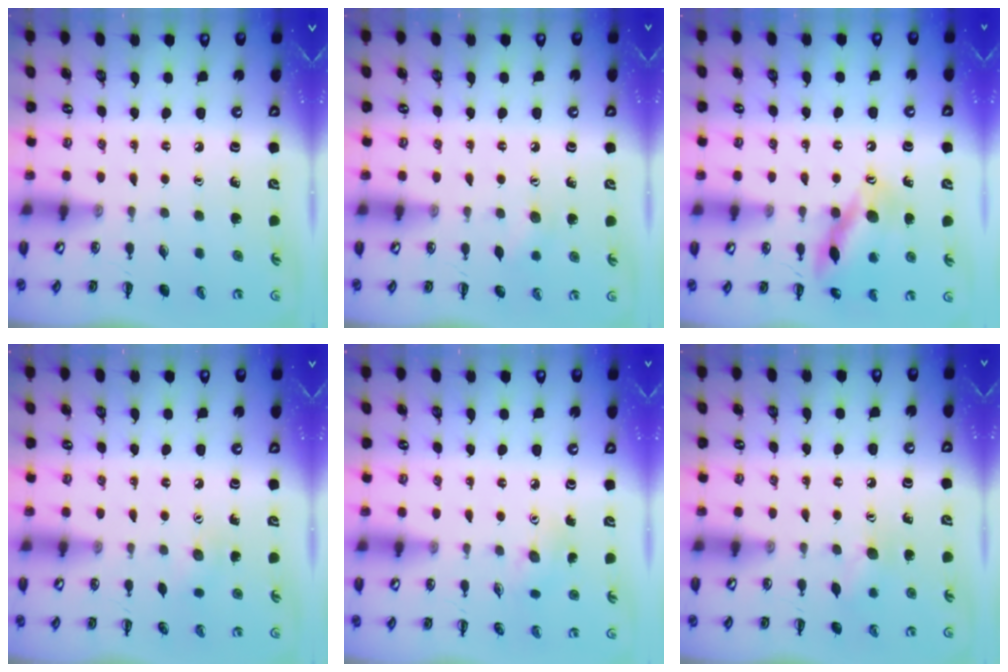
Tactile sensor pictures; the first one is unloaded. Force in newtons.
{"total": 5.7, "press": 5.6, "slide": 1.4}
{"total": 14.7, "press": 14.6, "slide": 1.4}
{"total": 3.9, "press": 3.8, "slide": 0.9}
{"total": 4.8, "press": 4.6, "slide": 1.1}
{"total": 7.8, "press": 7.6, "slide": 1.9}